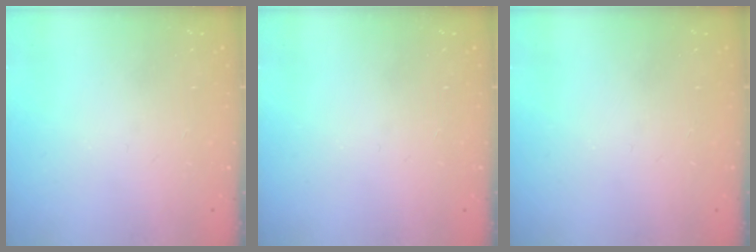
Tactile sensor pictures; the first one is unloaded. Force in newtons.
{"total": 0.0}
{"total": 0.0}